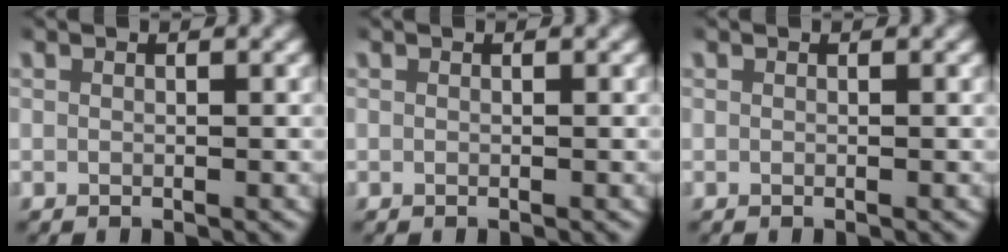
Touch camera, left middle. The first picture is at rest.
{"total": 0.0}
{"total": 0.0}